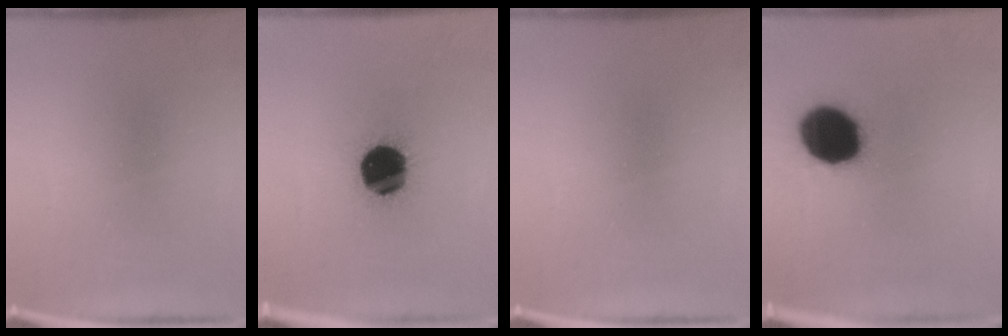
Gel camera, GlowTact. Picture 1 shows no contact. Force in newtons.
{"total": 19.9}
{"total": 0.0}
{"total": 18.5}